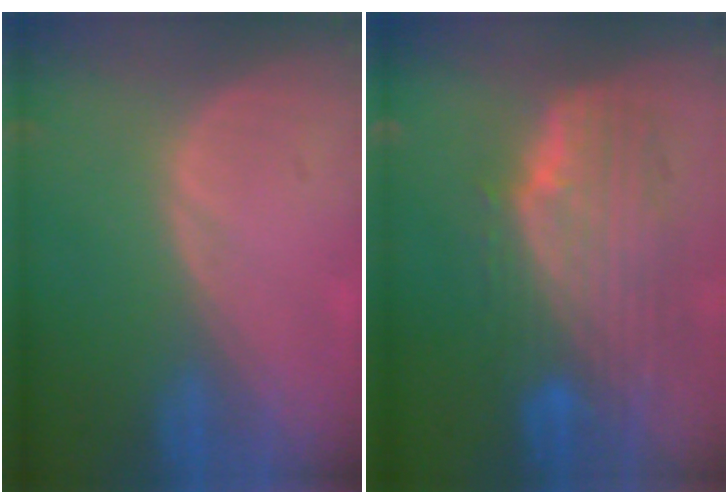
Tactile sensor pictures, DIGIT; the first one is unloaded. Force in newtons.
{"total": 10.0, "press": 8.9, "slide": 4.5}